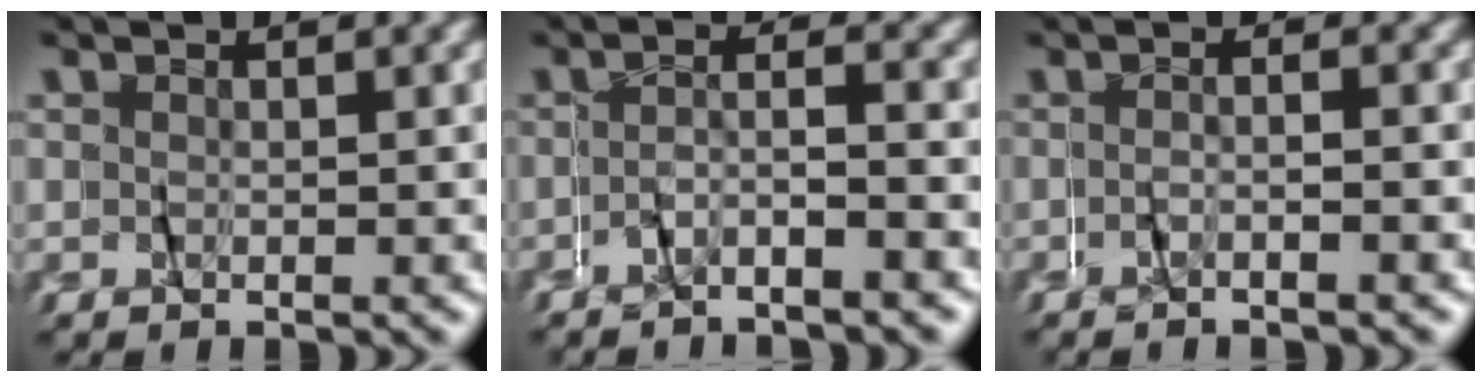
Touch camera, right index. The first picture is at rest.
{"total": 3.8, "force": [-3.5, -1.3, 0.2], "torque": [0.003, 0.005, -0.067]}
{"total": 2.4, "force": [-2.1, -1.2, -0.2], "torque": [0.006, 0.011, -0.044]}